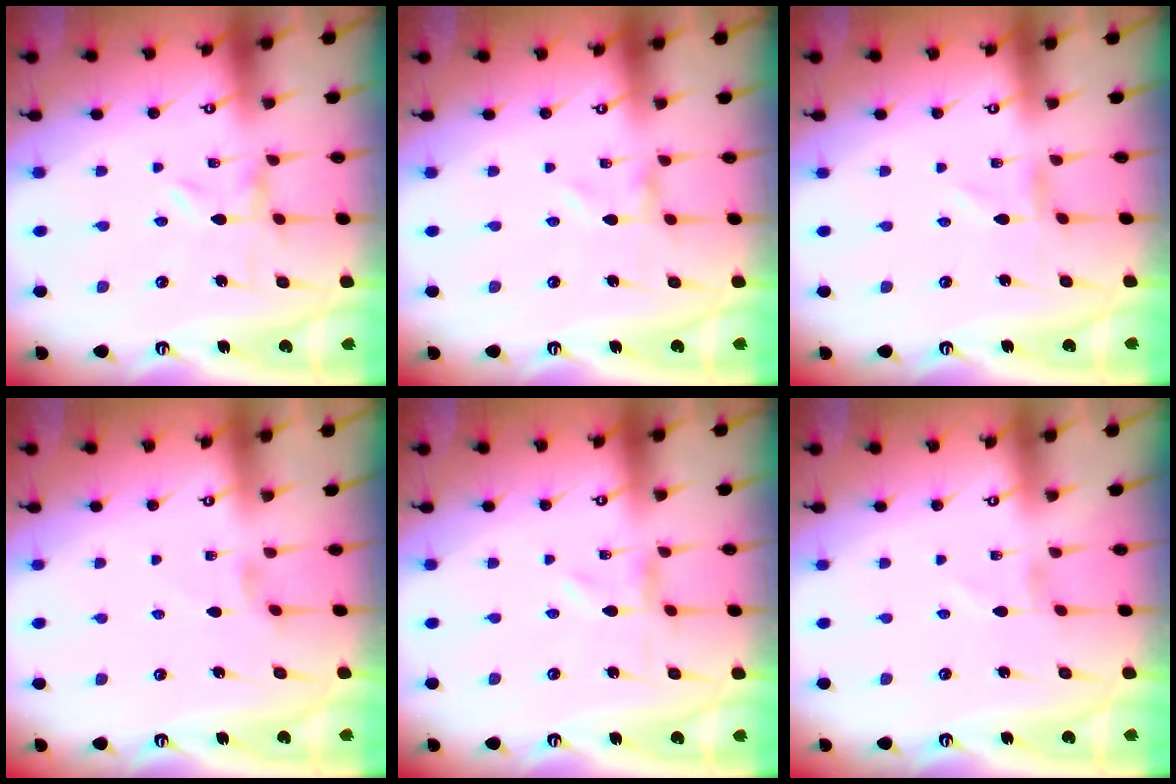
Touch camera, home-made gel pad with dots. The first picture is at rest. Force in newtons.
{"total": 0.0}
{"total": 0.0}
{"total": 1.1, "press": 1.0, "slide": 0.4}
{"total": 0.0}
{"total": 0.0}